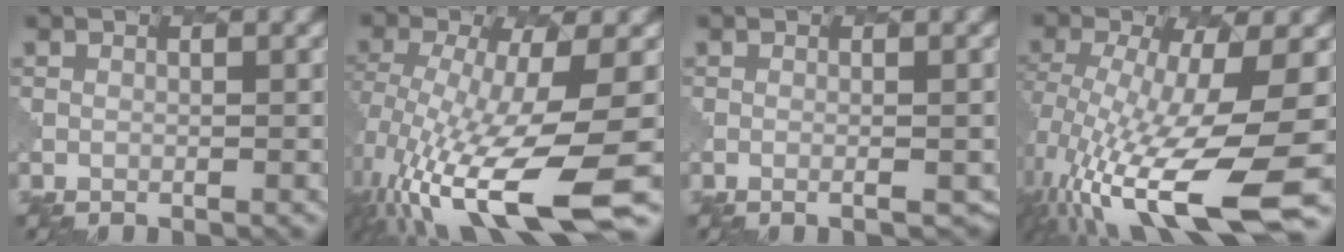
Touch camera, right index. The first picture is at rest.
{"total": 12.8, "force": [-4.4, 3.4, 11.5], "torque": [-0.229, -0.029, -0.059]}
{"total": 2.6, "force": [-0.9, 1.0, 2.2], "torque": [-0.010, 0.010, -0.008]}
{"total": 14.4, "force": [-4.4, 4.3, 13.0], "torque": [-0.241, -0.025, -0.063]}